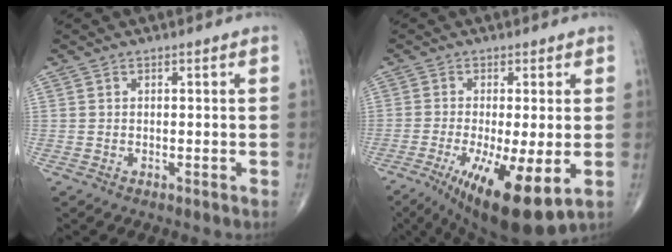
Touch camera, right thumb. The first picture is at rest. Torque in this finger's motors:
{"motor_torque": [1.51, 2.19, 0.32, -0.24, 0.32]}